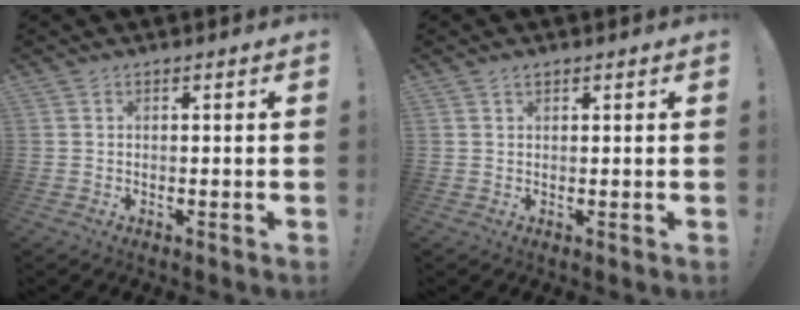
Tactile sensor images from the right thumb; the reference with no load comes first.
{"total": 1.1, "force": [0.8, 0.4, 0.5], "torque": [-0.008, -0.002, 0.015]}